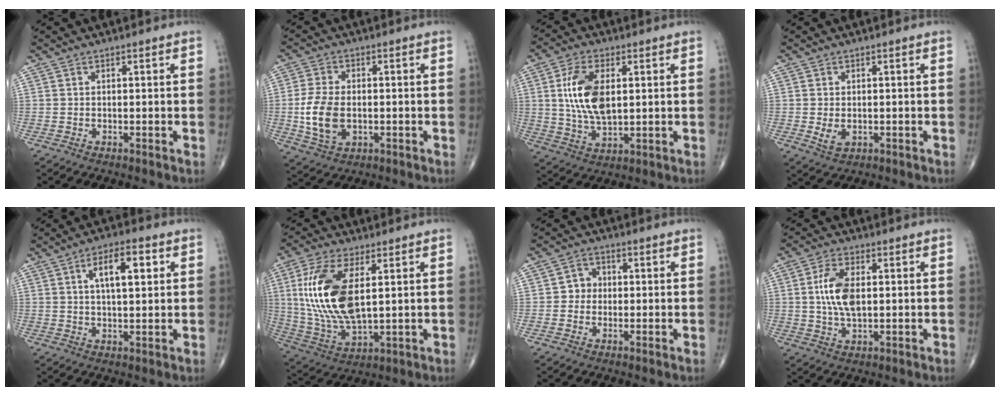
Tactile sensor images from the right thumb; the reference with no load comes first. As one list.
[{"total": 9.4, "force": [-1.0, 5.9, 7.3], "torque": [-0.144, -0.001, -0.016]}, {"total": 11.6, "force": [2.1, 6.0, 9.7], "torque": [-0.186, -0.008, 0.043]}, {"total": 3.0, "force": [-0.3, 2.0, 2.2], "torque": [-0.035, -0.005, 0.001]}, {"total": 8.3, "force": [2.7, 3.3, 7.2], "torque": [-0.101, 0.000, 0.041]}, {"total": 18.2, "force": [3.5, 8.5, 15.8], "torque": [-0.331, -0.017, 0.076]}, {"total": 3.8, "force": [-0.1, 3.4, 1.6], "torque": [-0.003, 0.011, -0.010]}, {"total": 8.4, "force": [1.0, 4.3, 7.1], "torque": [-0.143, 0.000, 0.019]}]